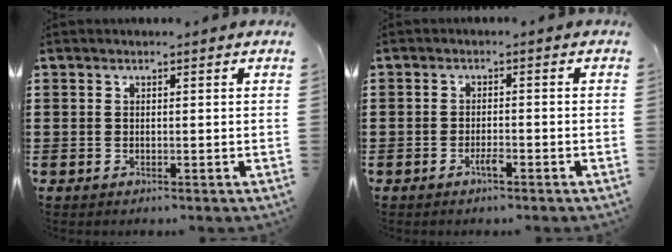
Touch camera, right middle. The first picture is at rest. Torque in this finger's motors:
{"motor_torque": [2.15, -0.01, 0.16, 0.03]}